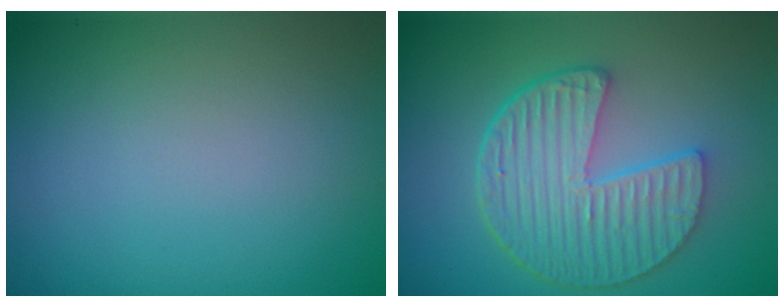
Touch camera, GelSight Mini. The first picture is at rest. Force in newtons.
{"total": 6.6, "press": 4.8, "slide": 4.4}